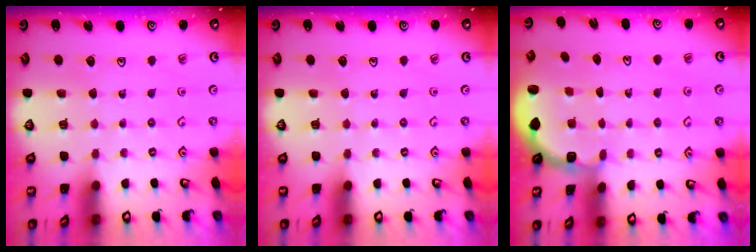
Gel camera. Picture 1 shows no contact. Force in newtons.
{"total": 0.0}
{"total": 1.9, "press": 1.8, "slide": 0.7}